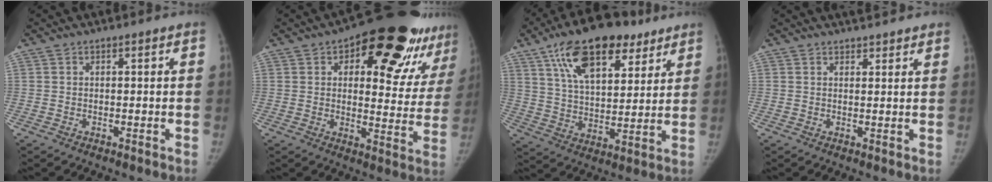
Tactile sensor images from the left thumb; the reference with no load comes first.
{"total": 24.4, "force": [14.1, 10.6, 16.9], "torque": [-0.172, -0.040, 0.179]}
{"total": 20.8, "force": [11.9, 10.0, 13.8], "torque": [-0.198, -0.025, 0.204]}
{"total": 4.5, "force": [3.9, 1.2, 1.8], "torque": [-0.004, 0.000, 0.051]}